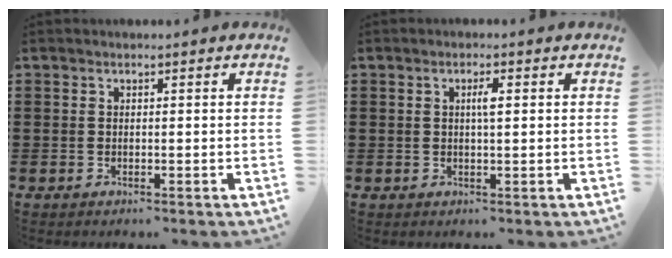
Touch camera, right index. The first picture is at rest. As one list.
[{"total": 1.8, "force": [0.3, 0.4, 1.7], "torque": [-0.034, 0.004, 0.003]}]